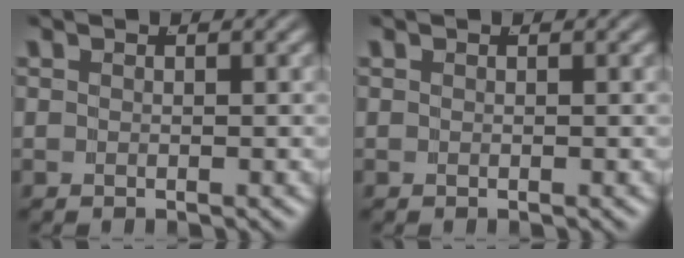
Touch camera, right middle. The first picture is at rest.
{"total": 0.0}